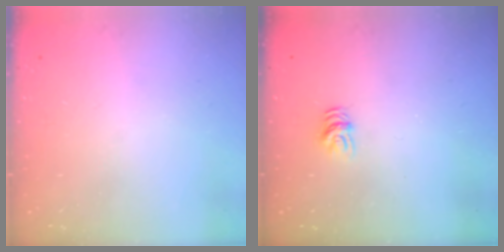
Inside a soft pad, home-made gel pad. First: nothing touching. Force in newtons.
{"total": 6.2, "press": 6.2, "slide": 0.3}